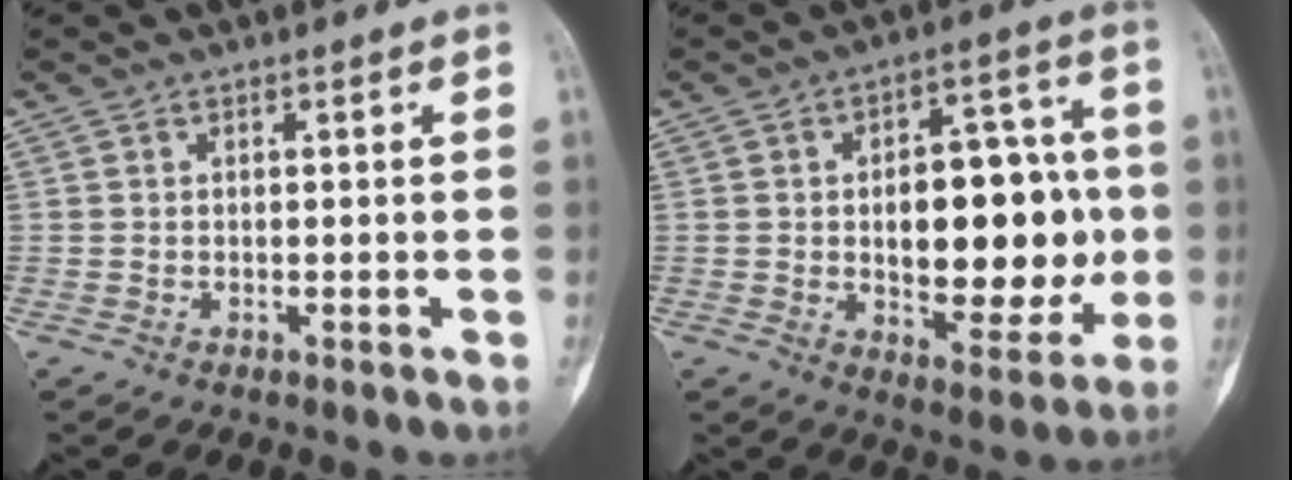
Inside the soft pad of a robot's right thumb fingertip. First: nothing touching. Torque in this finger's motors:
{"motor_torque": [1.10, 1.18, 0.20, 0.04, 0.39]}